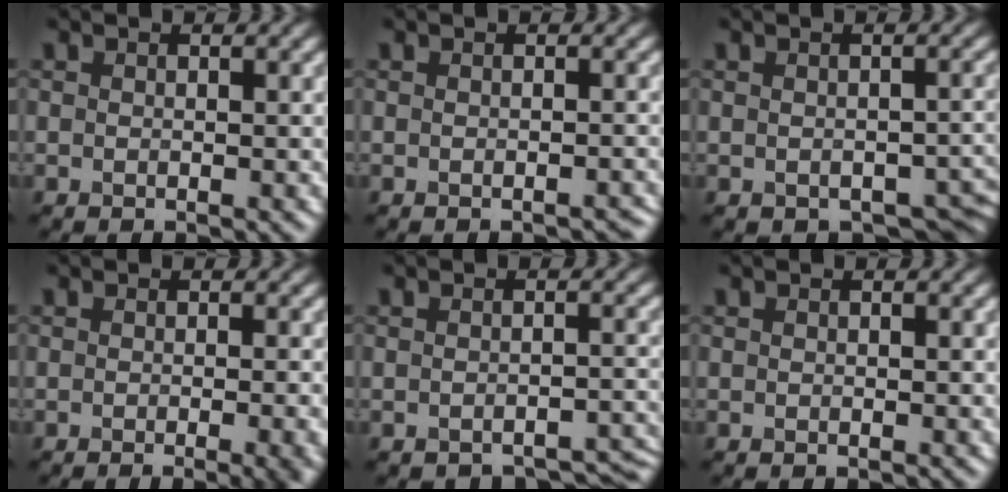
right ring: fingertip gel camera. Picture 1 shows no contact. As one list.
[{"total": 0.9, "force": [-0.9, 0.1, 0.3], "torque": [-0.002, 0.000, -0.010]}, {"total": 3.4, "force": [-1.4, 2.1, 2.3], "torque": [-0.024, -0.016, -0.011]}, {"total": 5.0, "force": [-1.6, 1.8, 4.4], "torque": [-0.028, -0.005, -0.013]}, {"total": 2.6, "force": [-2.4, 0.7, 0.7], "torque": [-0.006, -0.005, -0.024]}, {"total": 0.0}]